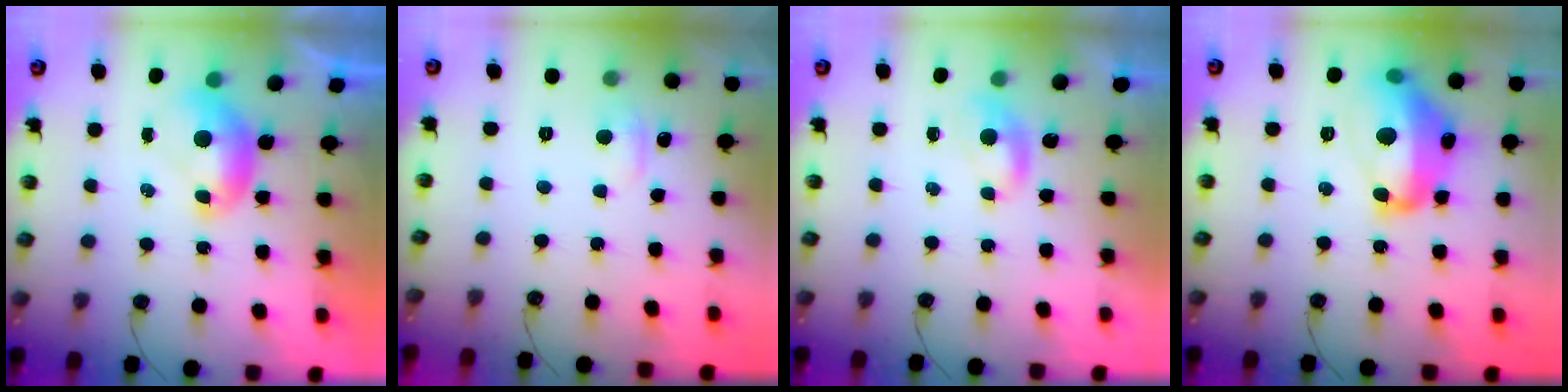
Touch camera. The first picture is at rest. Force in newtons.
{"total": 2.1, "press": 2.0, "slide": 0.6}
{"total": 0.9, "press": 0.8, "slide": 0.4}
{"total": 13.0, "press": 13.0, "slide": 1.0}